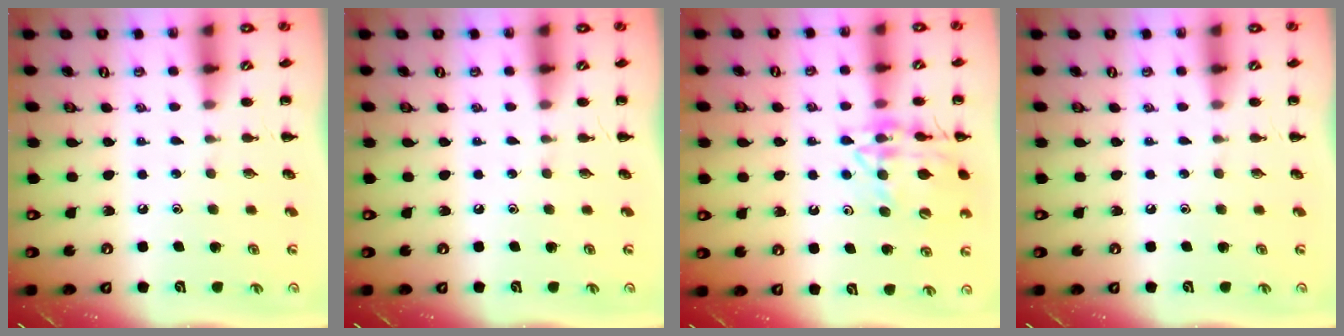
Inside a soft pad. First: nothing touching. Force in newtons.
{"total": 0.0}
{"total": 15.6, "press": 15.5, "slide": 1.4}
{"total": 0.0}